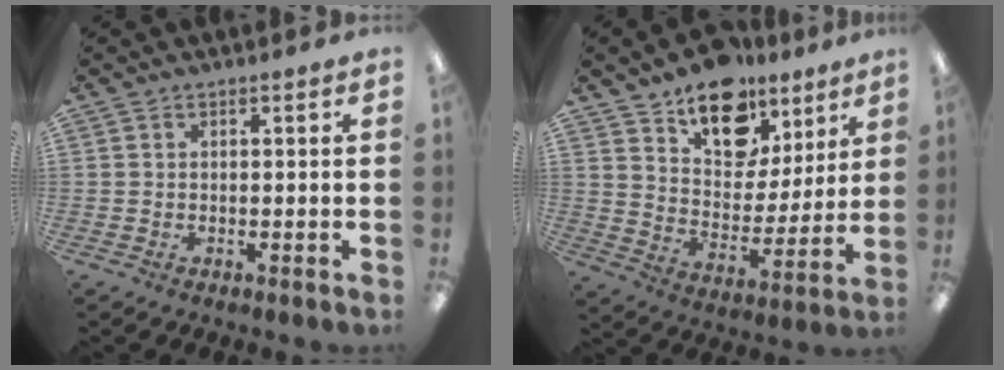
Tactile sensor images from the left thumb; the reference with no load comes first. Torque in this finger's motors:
{"motor_torque": [0.58, 0.58, 0.91, -0.90, 0.07]}